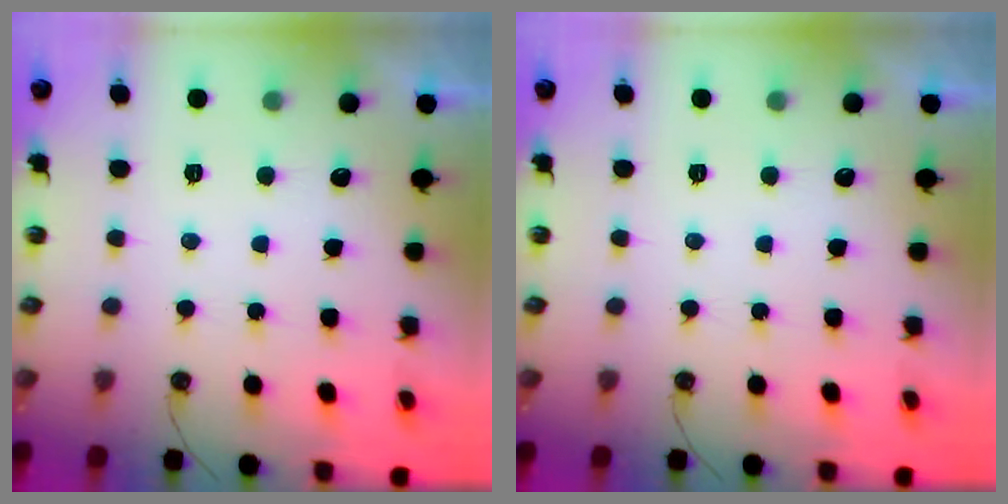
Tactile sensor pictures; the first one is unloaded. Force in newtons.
{"total": 0.0}